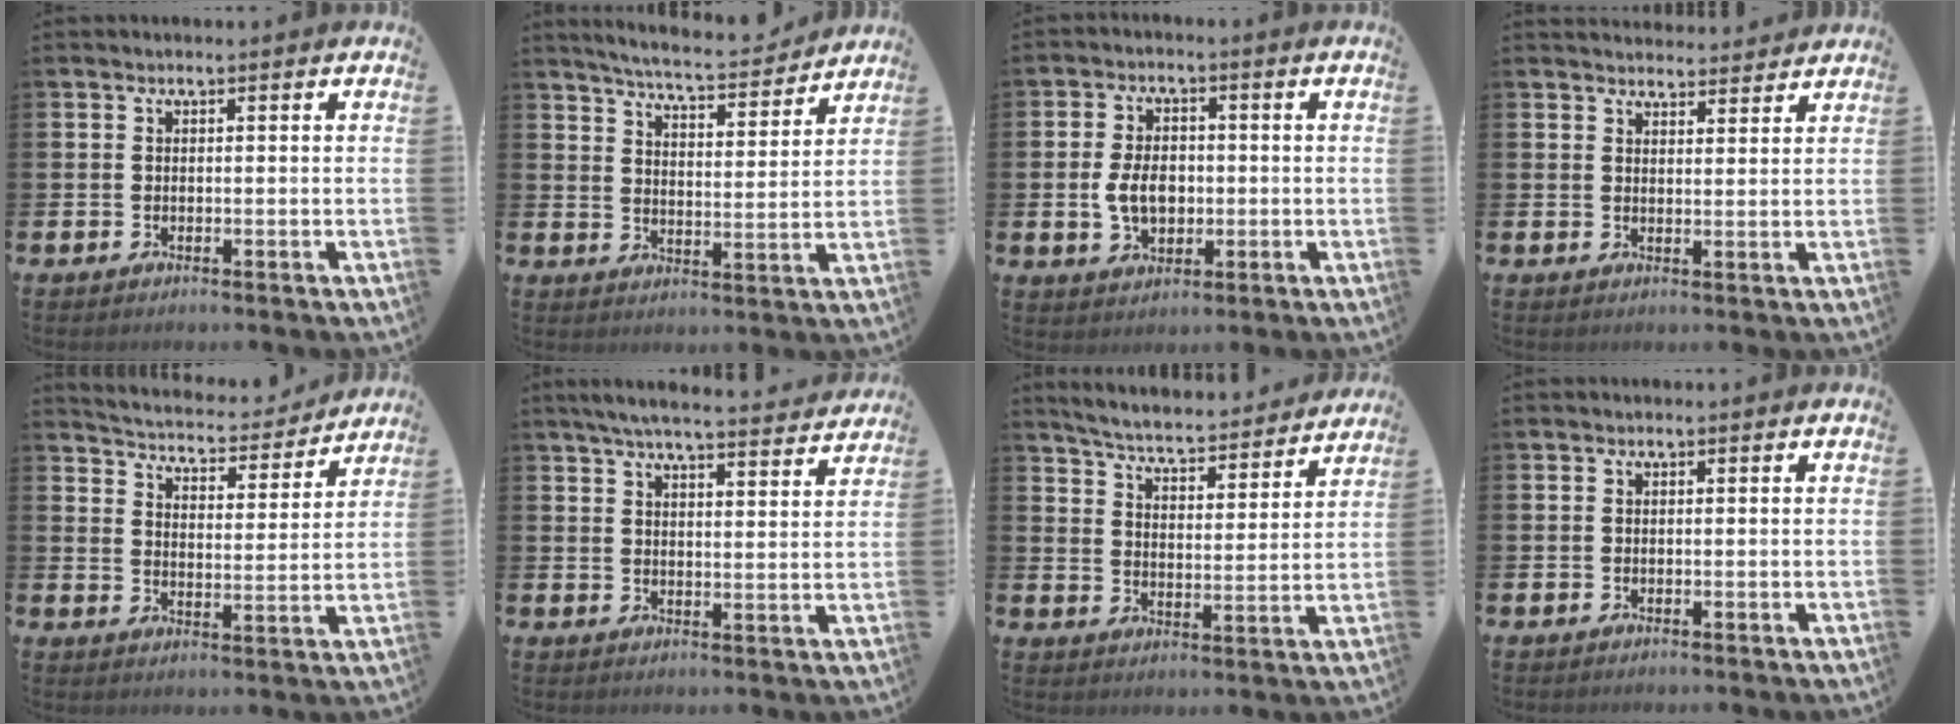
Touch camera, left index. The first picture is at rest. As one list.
[{"total": 5.9, "force": [5.8, 0.2, 1.3], "torque": [-0.043, -0.044, 0.097]}, {"total": 5.6, "force": [-0.4, 3.7, 4.1], "torque": [-0.066, 0.002, -0.014]}, {"total": 3.4, "force": [3.3, 0.7, -0.1], "torque": [0.005, -0.020, 0.058]}, {"total": 4.9, "force": [4.8, 0.8, 0.4], "torque": [-0.030, -0.044, 0.077]}, {"total": 5.8, "force": [5.6, 0.1, 1.6], "torque": [-0.045, -0.031, 0.098]}, {"total": 5.4, "force": [5.3, 0.4, 1.0], "torque": [-0.048, -0.045, 0.088]}, {"total": 0.0}]